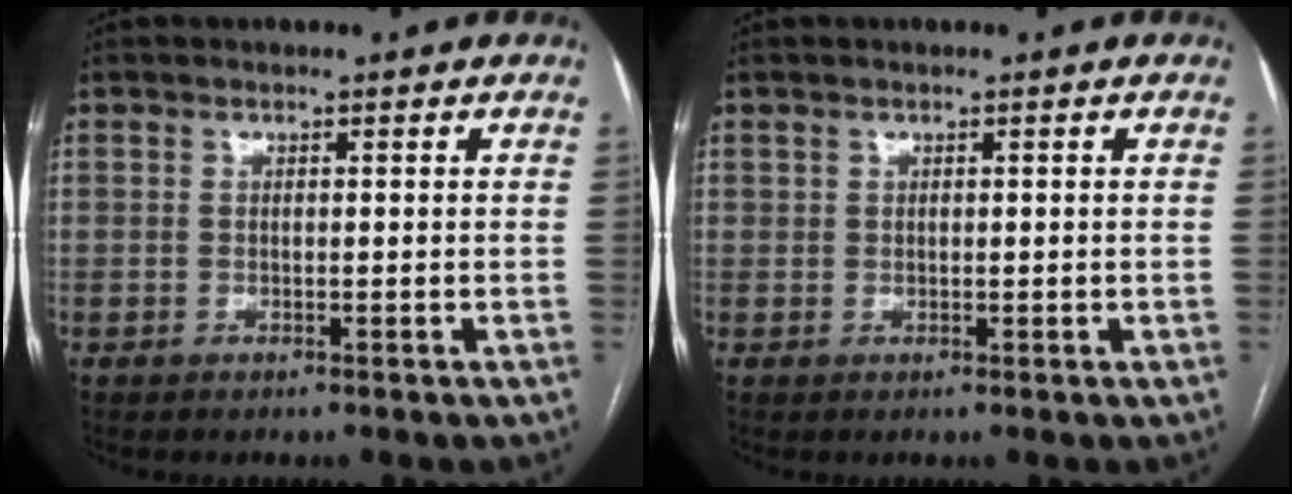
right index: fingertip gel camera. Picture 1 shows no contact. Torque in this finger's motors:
{"motor_torque": [-0.24, 0.20, -0.04, 0.00]}